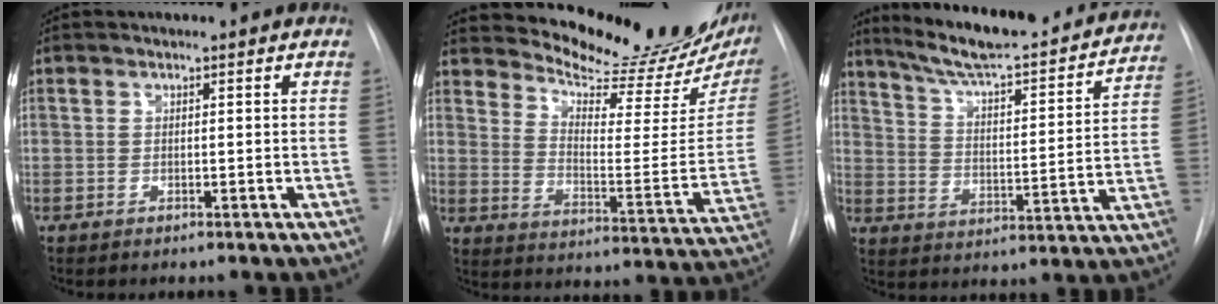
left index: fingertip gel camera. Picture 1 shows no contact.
{"total": 21.8, "force": [19.9, 2.9, 8.4], "torque": [-0.130, -0.093, 0.260]}
{"total": 25.1, "force": [22.2, 3.7, 11.1], "torque": [-0.168, -0.026, 0.299]}